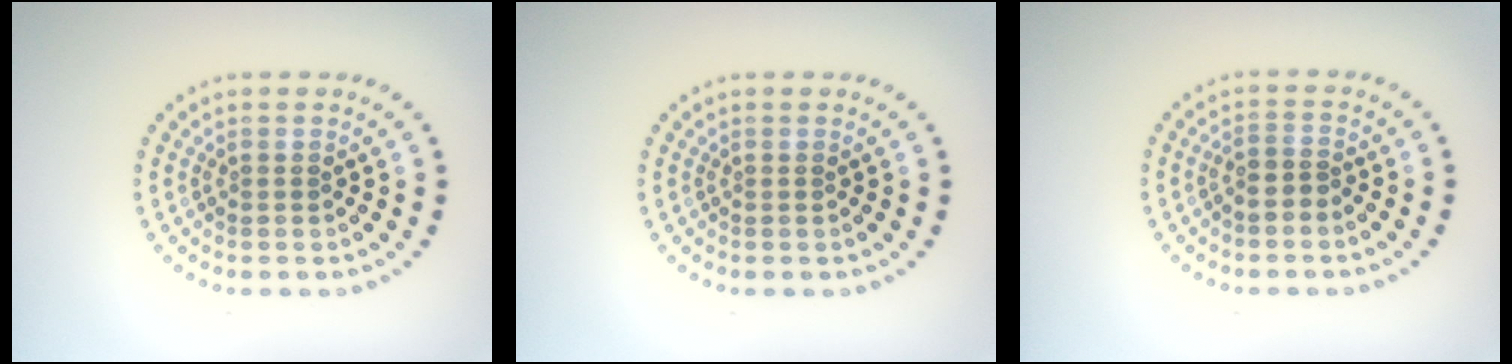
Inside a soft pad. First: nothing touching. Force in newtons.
{"total": 0.0}
{"total": 1.6, "press": 1.4, "slide": 0.8}